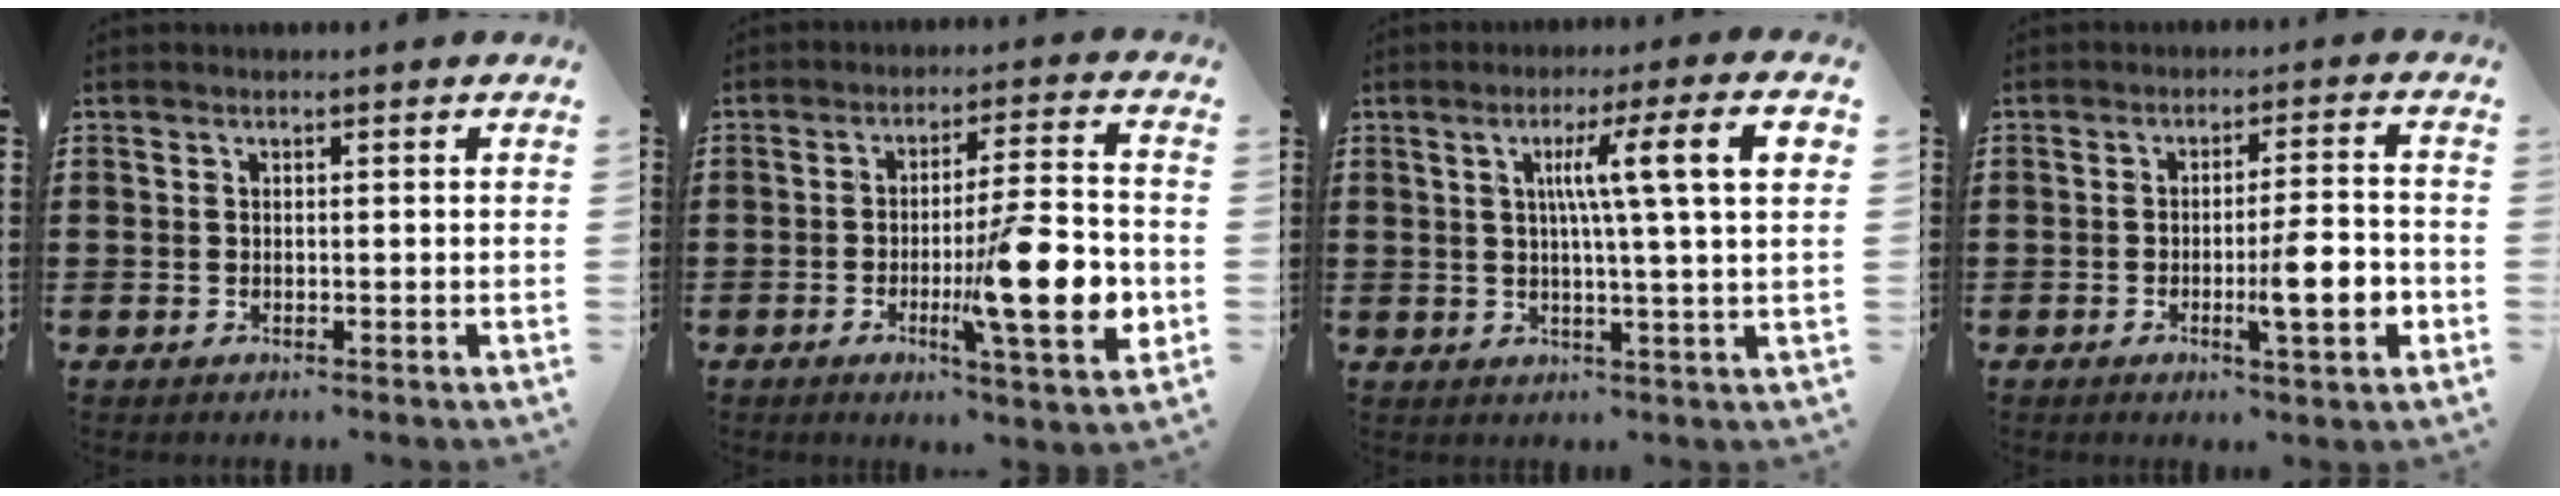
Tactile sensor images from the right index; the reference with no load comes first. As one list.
[{"total": 15.0, "force": [-3.5, 2.5, 14.4], "torque": [-0.219, -0.013, -0.056]}, {"total": 10.2, "force": [2.6, 0.0, 9.9], "torque": [-0.181, 0.003, 0.033]}, {"total": 8.4, "force": [-2.4, 1.2, 7.9], "torque": [-0.116, -0.005, -0.039]}]